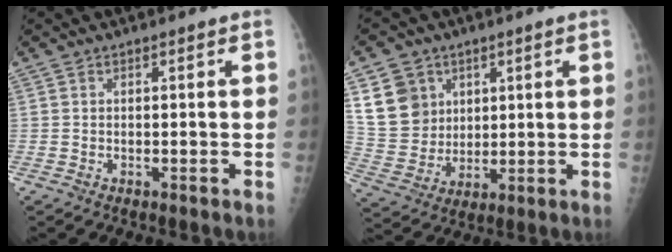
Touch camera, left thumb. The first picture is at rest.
{"total": 11.8, "force": [4.9, 9.9, 3.9], "torque": [-0.047, -0.019, 0.107]}